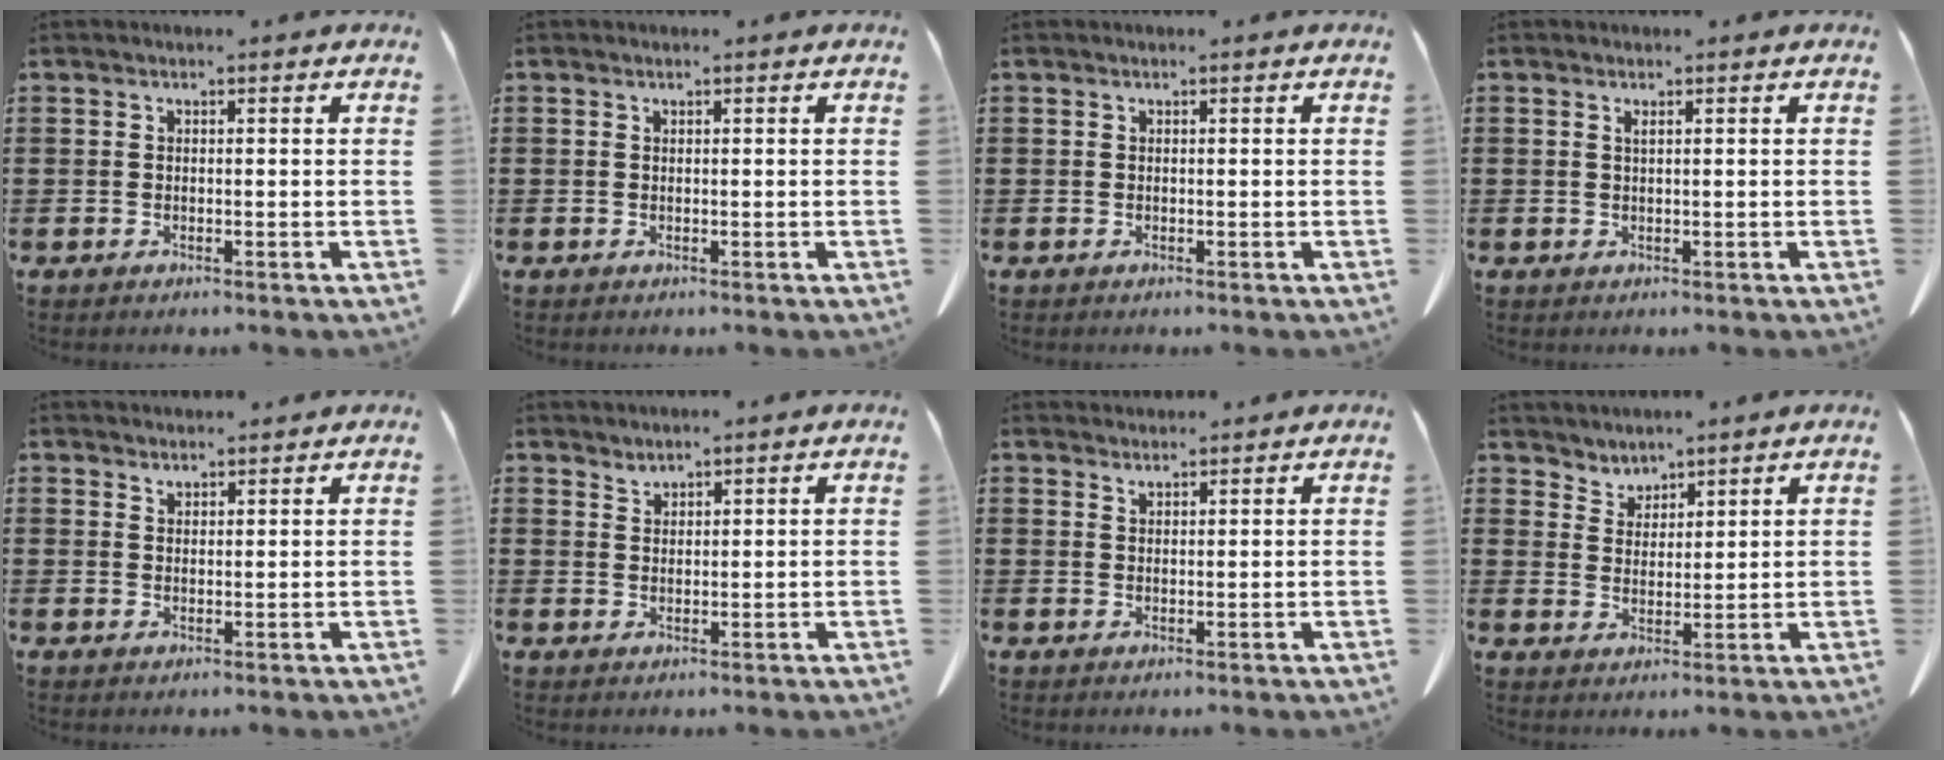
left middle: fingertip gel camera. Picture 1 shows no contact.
{"total": 0.0}
{"total": 0.0}
{"total": 0.6, "force": [0.4, 0.1, 0.4], "torque": [-0.011, 0.000, 0.008]}
{"total": 1.9, "force": [1.9, 0.4, 0.0], "torque": [-0.005, 0.001, 0.037]}
{"total": 1.8, "force": [1.8, 0.3, -0.2], "torque": [-0.001, -0.001, 0.035]}
{"total": 1.8, "force": [1.7, 0.3, 0.2], "torque": [-0.008, 0.001, 0.034]}
{"total": 3.4, "force": [3.1, 1.2, -0.6], "torque": [-0.003, -0.009, 0.058]}